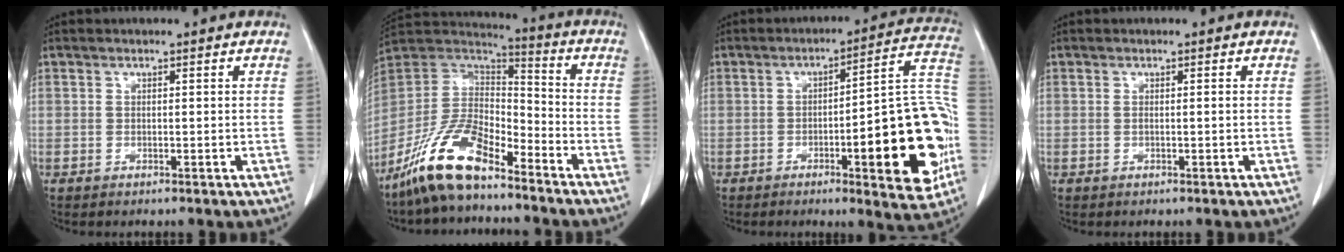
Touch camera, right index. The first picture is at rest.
{"total": 14.0, "force": [-10.1, 4.5, 8.6], "torque": [-0.173, 0.013, -0.192]}
{"total": 18.9, "force": [-4.8, 3.4, 18.0], "torque": [-0.182, 0.025, -0.058]}
{"total": 0.5, "force": [-0.1, -0.1, 0.5], "torque": [-0.011, 0.000, 0.000]}